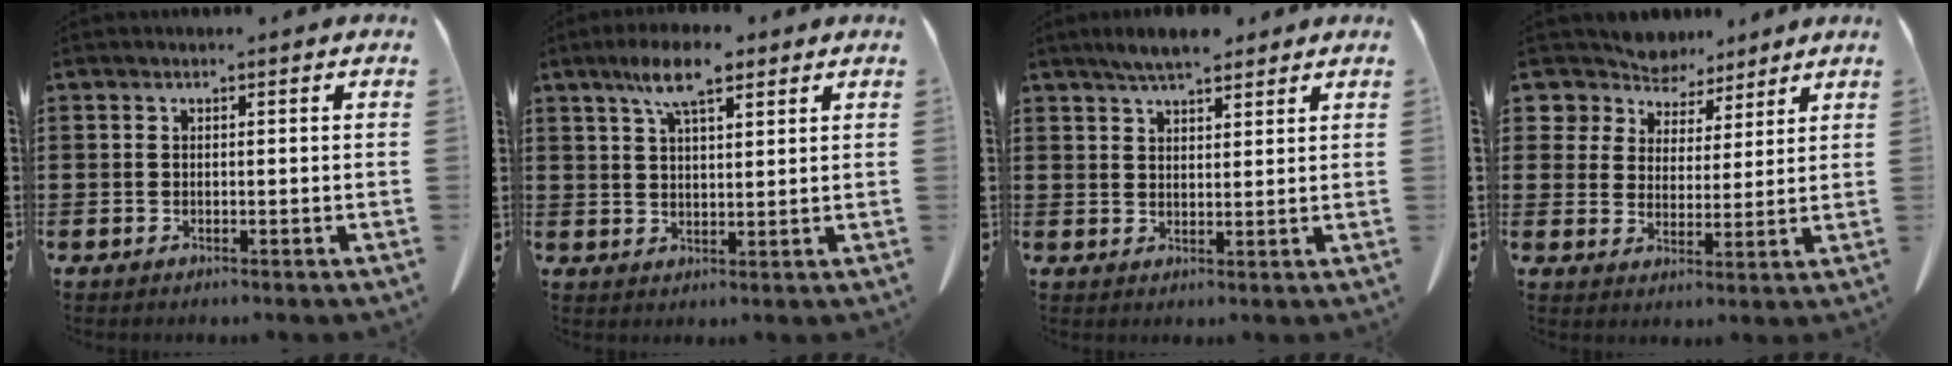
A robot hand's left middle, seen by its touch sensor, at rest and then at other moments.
{"total": 7.7, "force": [5.1, 2.1, 5.4], "torque": [-0.117, 0.000, 0.091]}
{"total": 4.8, "force": [4.2, 1.1, 2.1], "torque": [-0.050, -0.006, 0.079]}
{"total": 7.1, "force": [6.4, 2.9, 0.0], "torque": [-0.042, -0.037, 0.122]}